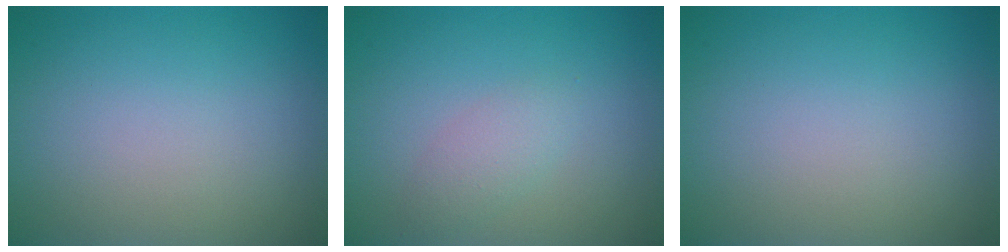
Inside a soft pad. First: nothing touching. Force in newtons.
{"total": 1.7, "press": 1.7, "slide": 0.0}
{"total": 0.0}